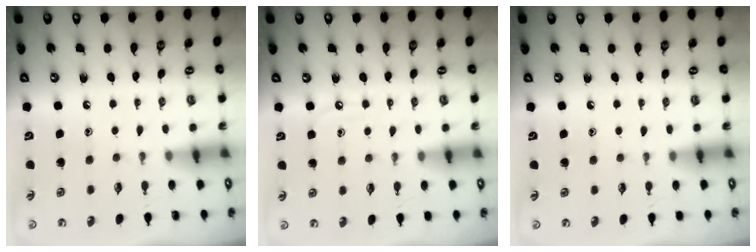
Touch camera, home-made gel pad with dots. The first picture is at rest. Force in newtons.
{"total": 7.0, "press": 7.0, "slide": 0.7}
{"total": 2.4, "press": 2.4, "slide": 0.4}